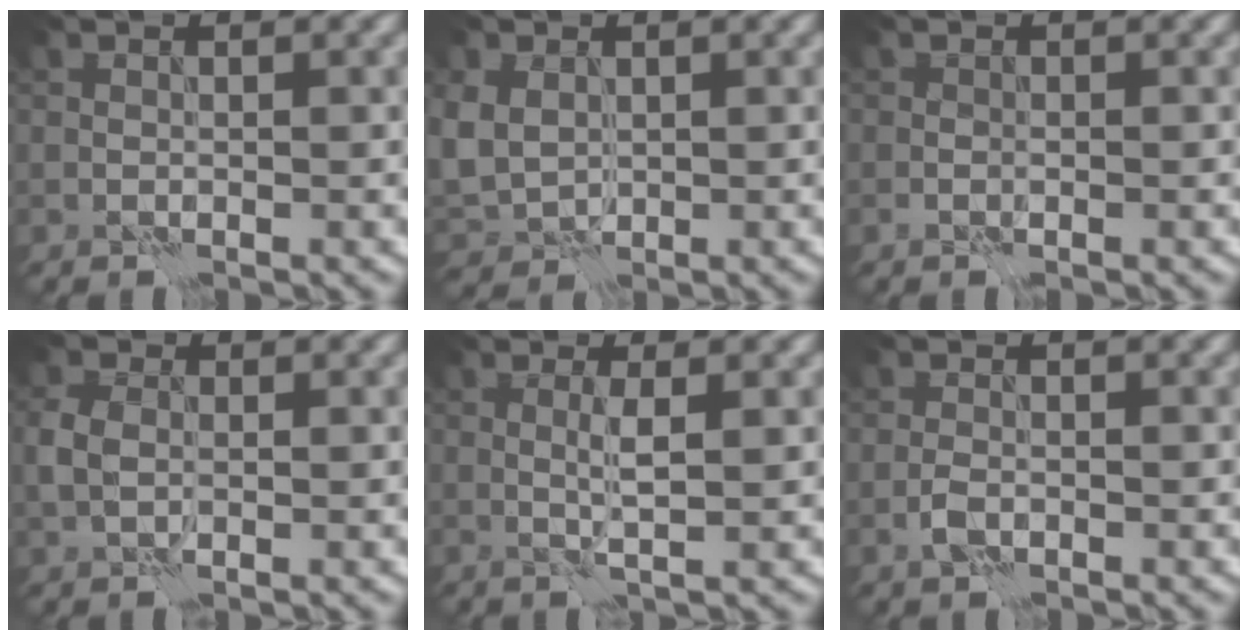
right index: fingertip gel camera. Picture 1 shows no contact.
{"total": 4.5, "force": [0.8, 3.7, 2.4], "torque": [-0.072, -0.004, 0.016]}
{"total": 0.7, "force": [-0.3, 0.4, 0.5], "torque": [-0.008, 0.003, -0.006]}
{"total": 2.8, "force": [0.0, 2.0, 1.9], "torque": [-0.048, 0.002, -0.002]}
{"total": 1.9, "force": [0.2, 0.2, 1.9], "torque": [-0.039, 0.003, 0.002]}
{"total": 1.5, "force": [-0.7, 0.8, 1.0], "torque": [-0.021, 0.002, -0.018]}